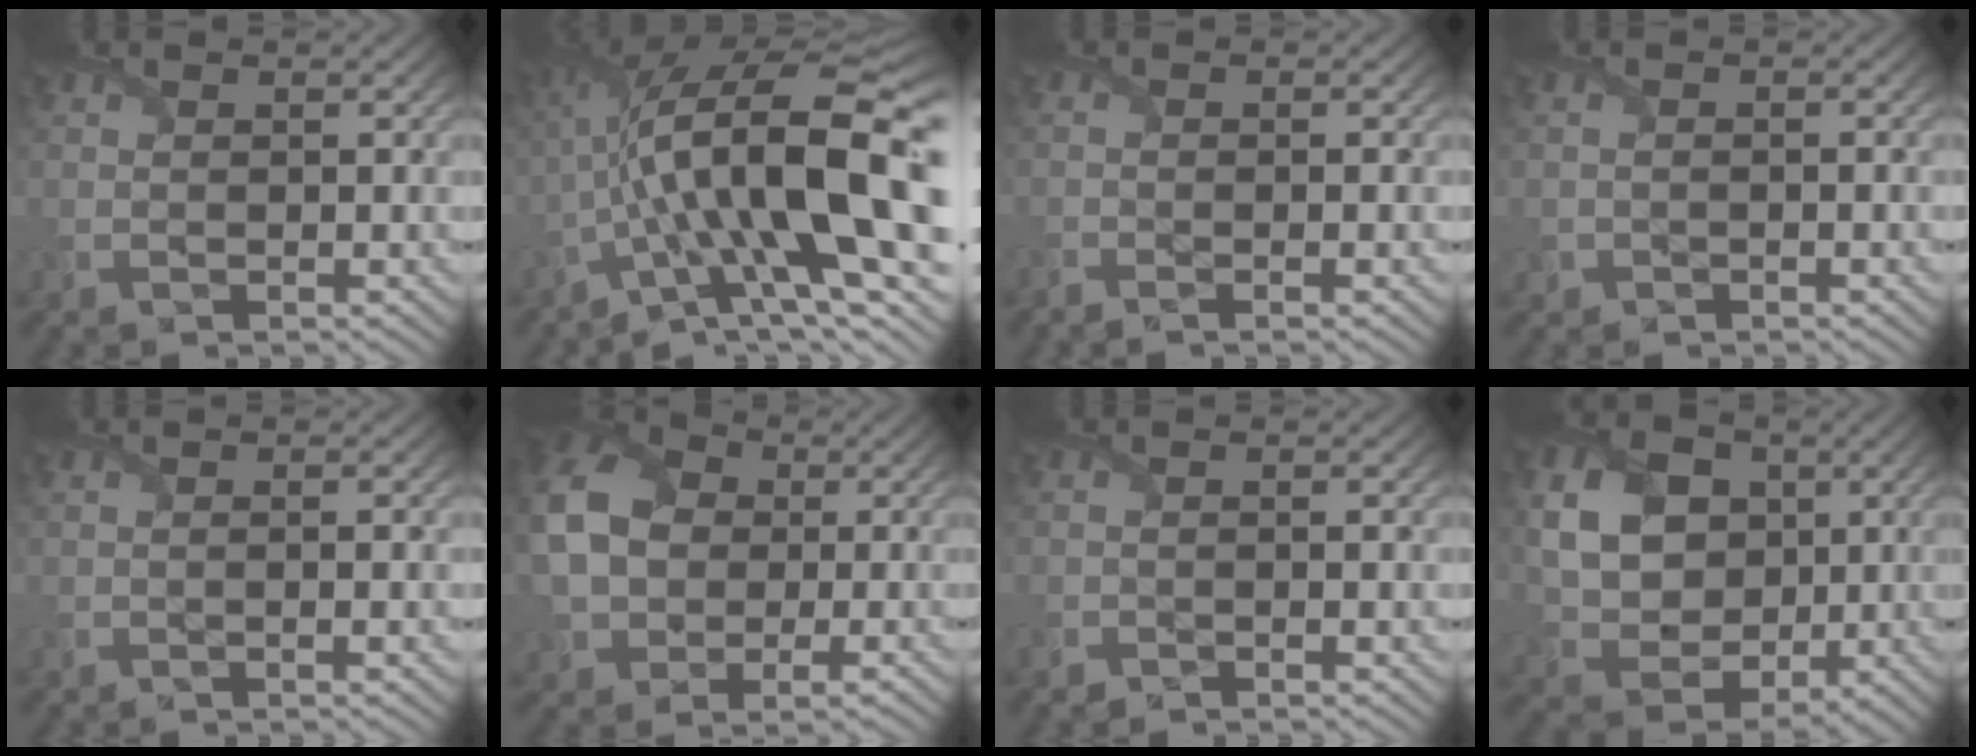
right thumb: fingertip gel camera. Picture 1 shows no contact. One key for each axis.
{"total": 19.6, "fx": -2.7, "fy": 6.1, "fz": 18.4, "tx": -0.297, "ty": 0.016, "tz": -0.051}
{"total": 1.8, "fx": -1.4, "fy": -0.3, "fz": 1.0, "tx": -0.023, "ty": -0.006, "tz": -0.028}
{"total": 1.0, "fx": -0.9, "fy": 0.3, "fz": 0.4, "tx": -0.005, "ty": -0.006, "tz": -0.012}
{"total": 1.2, "fx": -0.8, "fy": -0.5, "fz": 0.7, "tx": -0.013, "ty": 0.001, "tz": -0.014}
{"total": 12.7, "fx": -0.1, "fy": 9.6, "fz": 8.3, "tx": -0.218, "ty": -0.019, "tz": 0.012}
{"total": 1.2, "fx": -1.1, "fy": -0.1, "fz": 0.3, "tx": -0.007, "ty": -0.002, "tz": -0.020}
{"total": 11.5, "fx": 1.9, "fy": 9.2, "fz": 6.6, "tx": -0.181, "ty": 0.007, "tz": 0.036}